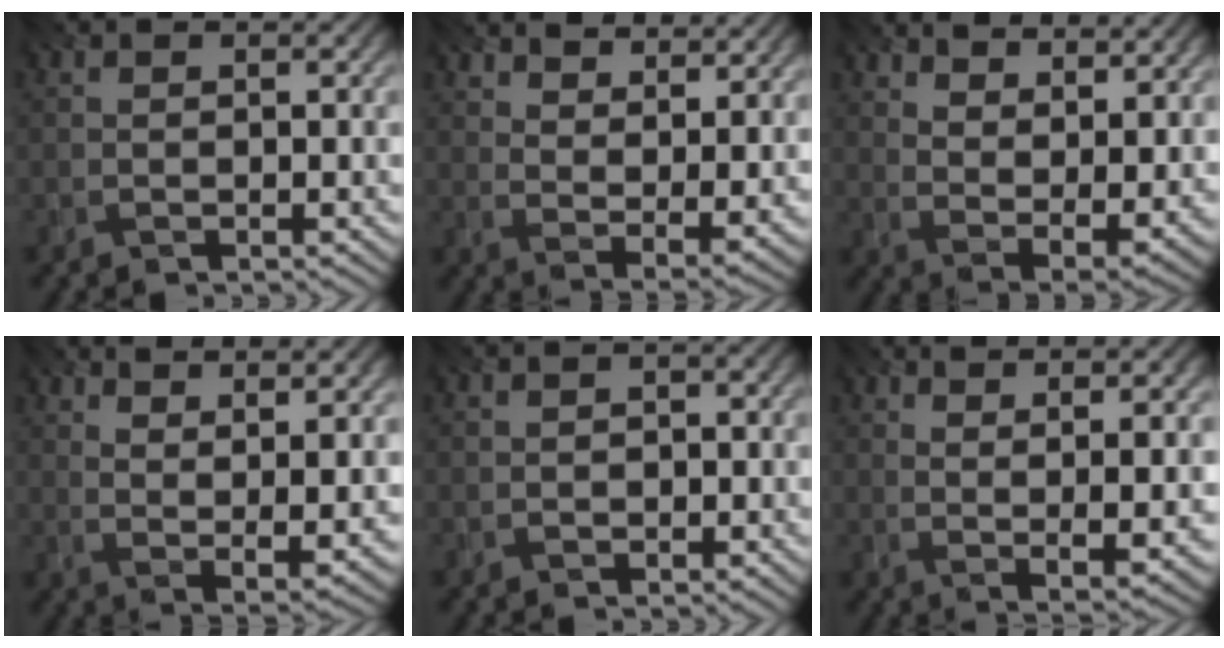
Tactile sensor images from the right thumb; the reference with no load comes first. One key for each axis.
{"total": 9.3, "fx": 7.1, "fy": 3.4, "fz": 5.0, "tx": -0.100, "ty": -0.018, "tz": 0.113}
{"total": 11.9, "fx": 8.5, "fy": 4.5, "fz": 7.0, "tx": -0.133, "ty": -0.010, "tz": 0.122}
{"total": 10.1, "fx": 6.8, "fy": 2.8, "fz": 7.0, "tx": -0.126, "ty": 0.002, "tz": 0.104}
{"total": 1.2, "fx": -0.8, "fy": 0.9, "fz": -0.1, "tx": 0.008, "ty": 0.001, "tz": -0.020}
{"total": 8.2, "fx": 4.4, "fy": 1.6, "fz": 6.7, "tx": -0.100, "ty": 0.005, "tz": 0.065}